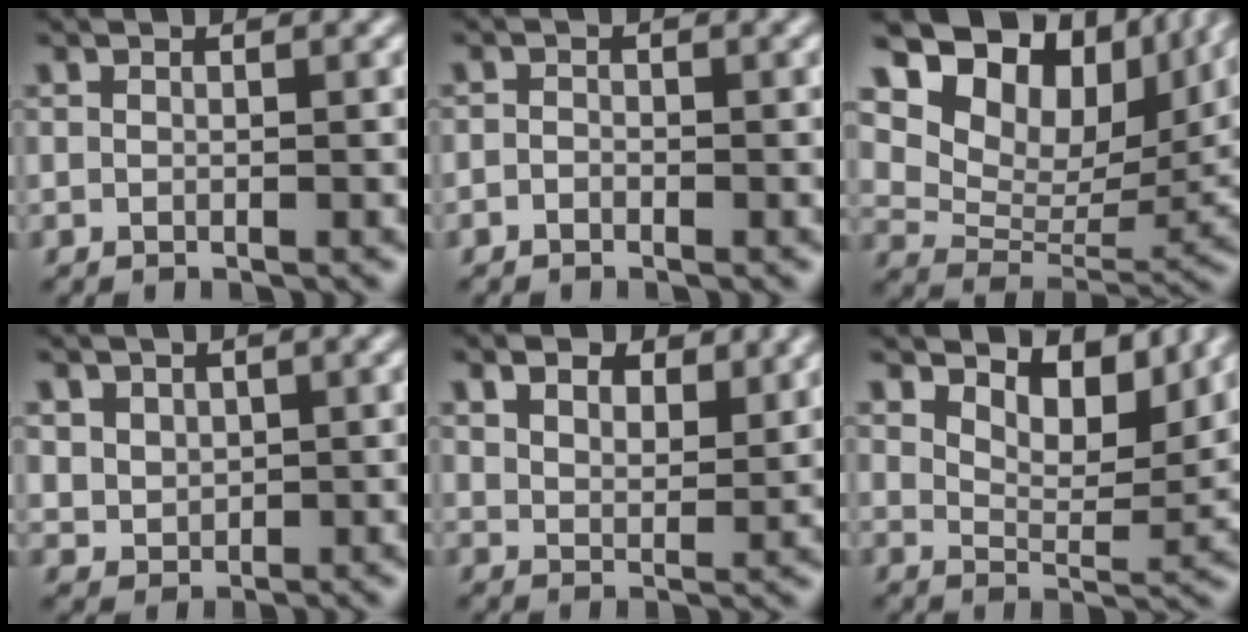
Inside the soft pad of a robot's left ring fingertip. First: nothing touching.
{"total": 0.8, "force": [-0.5, 0.5, 0.3], "torque": [-0.004, -0.001, -0.012]}
{"total": 14.2, "force": [8.0, 8.3, 8.3], "torque": [-0.164, 0.024, 0.144]}
{"total": 2.2, "force": [1.0, 1.8, 0.8], "torque": [-0.027, -0.005, 0.032]}
{"total": 5.6, "force": [3.9, 2.9, 2.6], "torque": [-0.051, 0.006, 0.053]}
{"total": 5.8, "force": [4.6, 2.0, 2.8], "torque": [-0.050, -0.003, 0.063]}